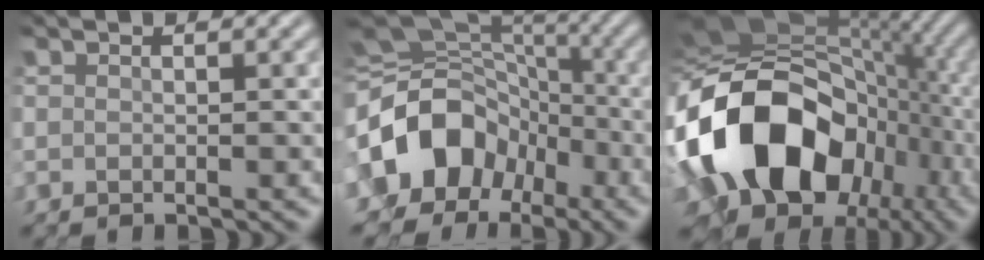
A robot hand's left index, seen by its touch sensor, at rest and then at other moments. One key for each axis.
{"total": 13.1, "fx": -4.1, "fy": 10.0, "fz": 7.4, "tx": -0.161, "ty": -0.010, "tz": -0.073}
{"total": 17.2, "fx": -3.6, "fy": 12.4, "fz": 11.5, "tx": -0.215, "ty": -0.007, "tz": -0.061}